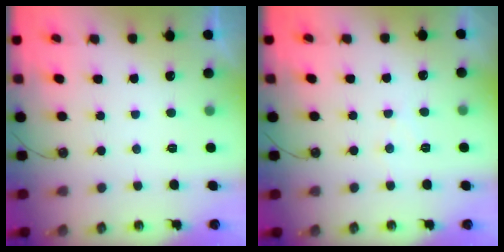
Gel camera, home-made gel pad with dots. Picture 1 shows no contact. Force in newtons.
{"total": 5.2, "press": 5.2, "slide": 0.7}